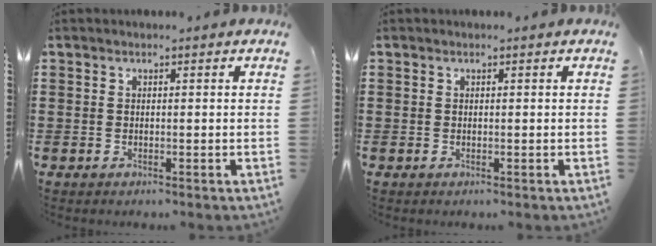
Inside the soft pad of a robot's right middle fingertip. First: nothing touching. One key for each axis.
{"total": 0.0}